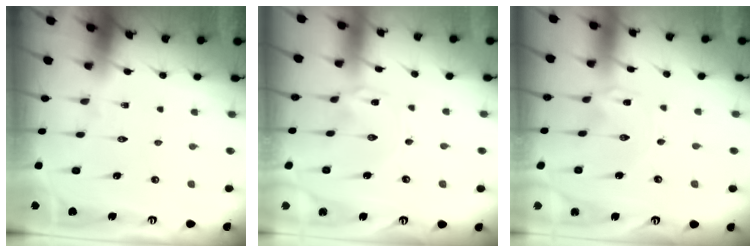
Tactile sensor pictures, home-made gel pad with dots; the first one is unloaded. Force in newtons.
{"total": 0.0}
{"total": 0.0}